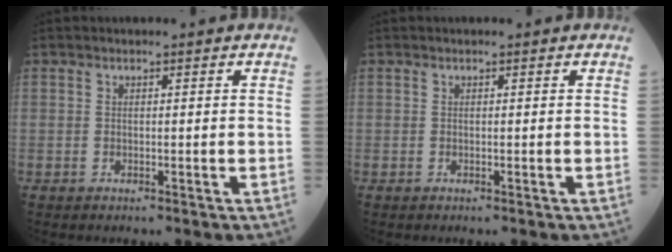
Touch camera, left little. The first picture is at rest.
{"total": 0.0}